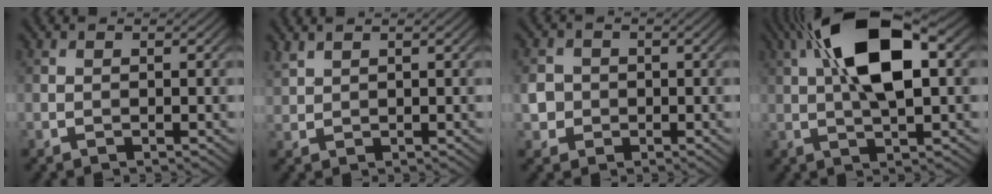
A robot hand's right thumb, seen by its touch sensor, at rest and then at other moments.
{"total": 1.6, "force": [1.5, 0.4, 0.6], "torque": [-0.019, 0.005, 0.039]}
{"total": 3.1, "force": [-0.4, 2.9, 1.0], "torque": [-0.025, -0.005, -0.011]}
{"total": 14.4, "force": [4.2, 5.6, 12.5], "torque": [-0.226, 0.023, 0.061]}